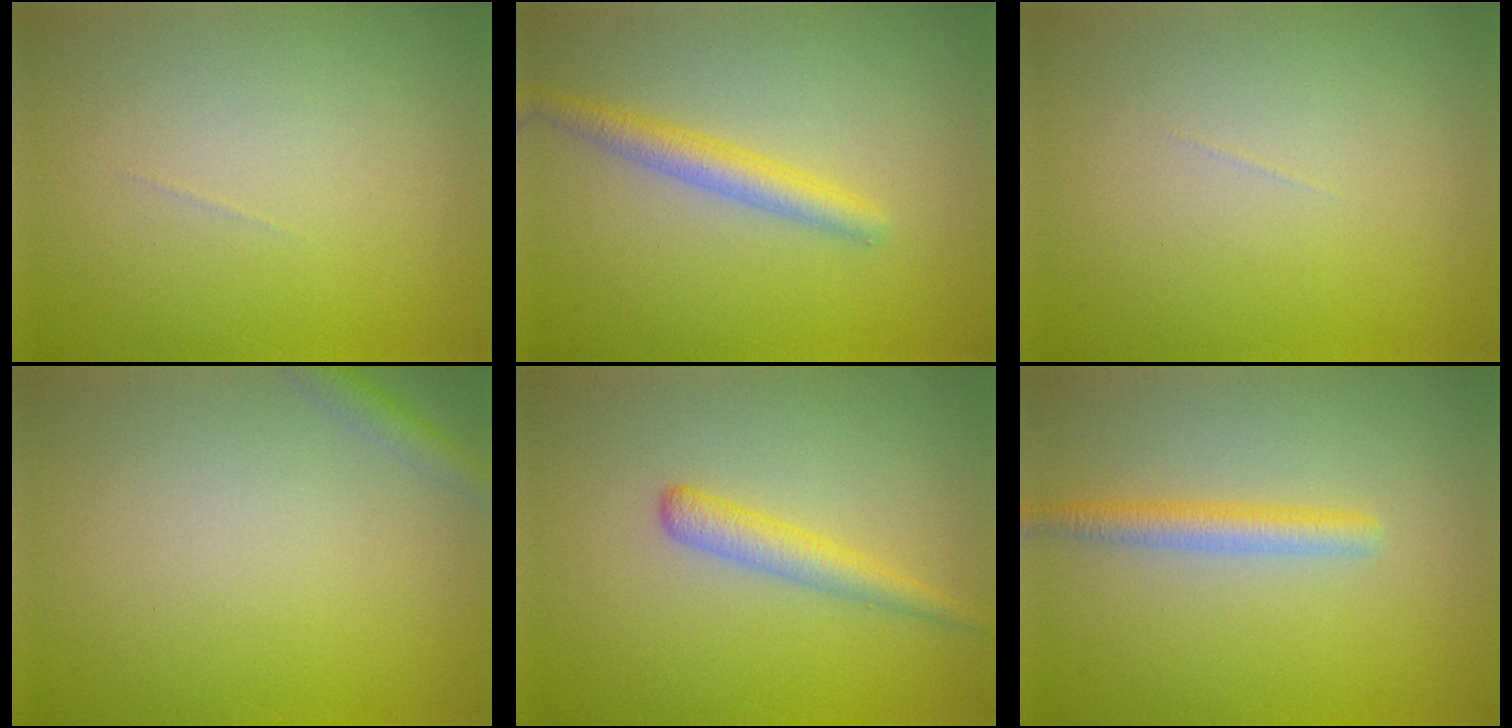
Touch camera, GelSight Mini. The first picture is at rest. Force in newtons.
{"total": 2.5, "press": 2.5, "slide": 0.2}
{"total": 0.0}
{"total": 1.6, "press": 1.6, "slide": 0.1}
{"total": 2.2, "press": 2.2, "slide": 0.0}
{"total": 2.3, "press": 2.3, "slide": 0.1}